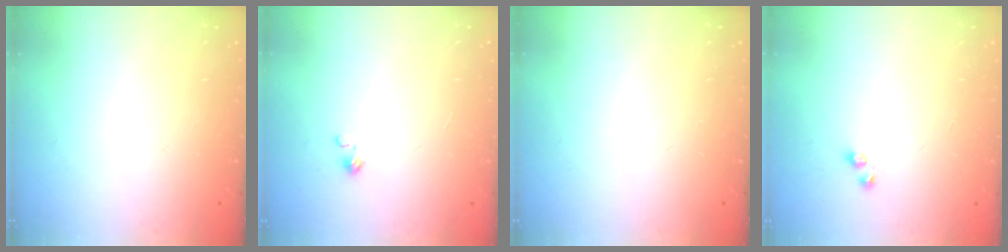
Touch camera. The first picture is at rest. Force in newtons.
{"total": 0.0}
{"total": 0.0}
{"total": 2.0, "press": 1.7, "slide": 1.0}